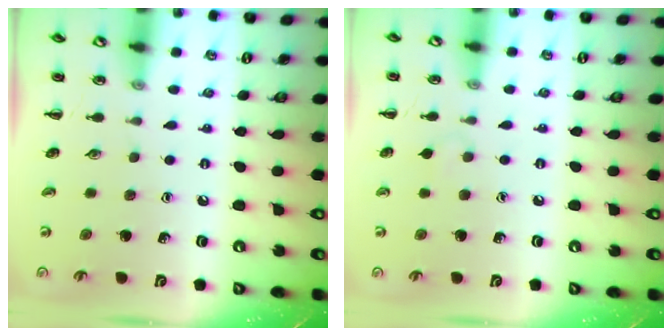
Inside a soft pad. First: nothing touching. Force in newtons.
{"total": 2.8, "press": 2.5, "slide": 1.1}